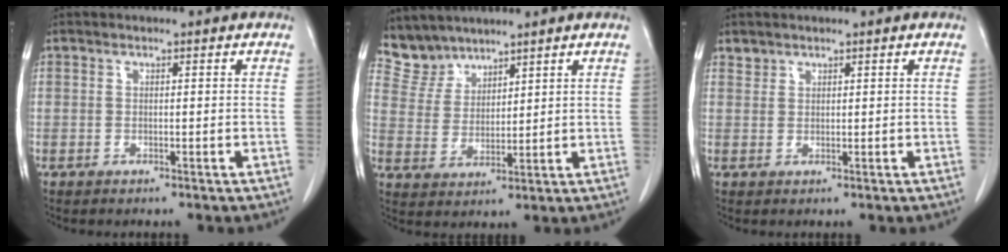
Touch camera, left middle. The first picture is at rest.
{"total": 5.2, "force": [4.9, 1.8, -0.3], "torque": [-0.001, 0.007, 0.111]}
{"total": 1.1, "force": [0.9, 0.5, -0.1], "torque": [0.007, 0.002, 0.016]}